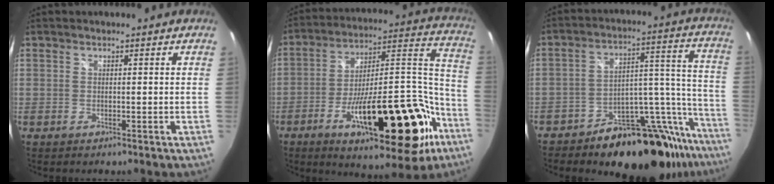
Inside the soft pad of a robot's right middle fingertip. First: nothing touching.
{"total": 28.9, "force": [-14.8, 10.2, 22.6], "torque": [-0.325, 0.021, -0.224]}
{"total": 23.5, "force": [-19.7, 8.9, 9.2], "torque": [-0.085, 0.054, -0.273]}